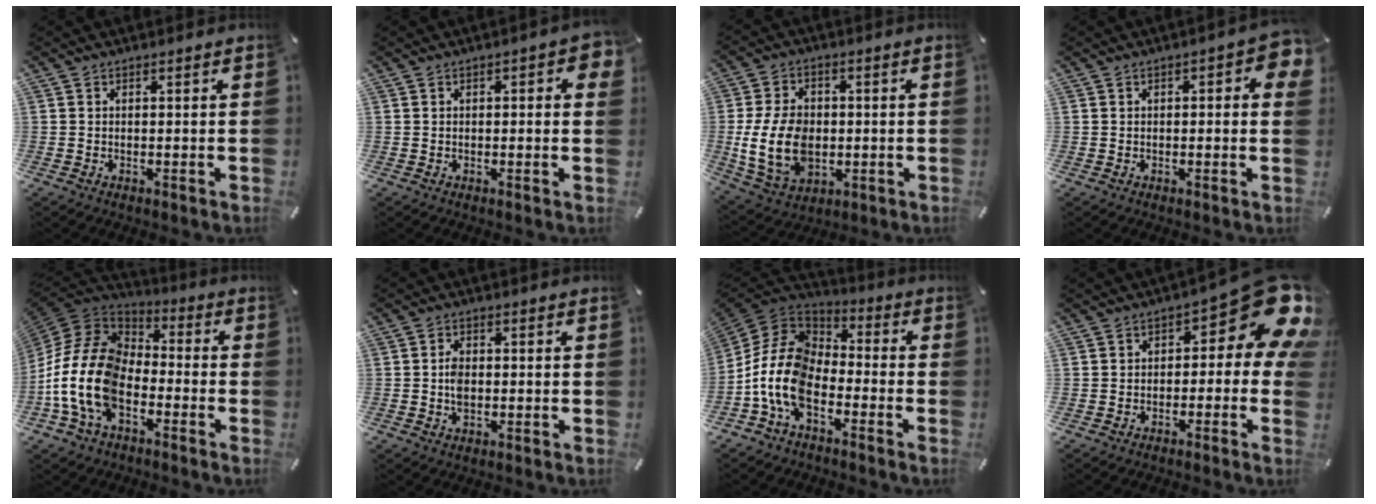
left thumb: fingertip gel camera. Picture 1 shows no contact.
{"total": 2.9, "force": [0.3, 1.3, 2.6], "torque": [-0.033, 0.001, 0.001]}
{"total": 14.8, "force": [-1.2, 10.9, 10.0], "torque": [-0.222, -0.001, -0.021]}
{"total": 4.4, "force": [0.5, 1.9, 3.9], "torque": [-0.048, 0.002, 0.004]}
{"total": 17.6, "force": [-7.7, 10.9, 11.4], "torque": [-0.260, 0.027, -0.145]}
{"total": 3.6, "force": [-0.3, 2.3, 2.7], "torque": [-0.050, 0.005, -0.005]}
{"total": 14.4, "force": [-7.4, 8.7, 8.8], "torque": [-0.211, 0.025, -0.146]}
{"total": 13.3, "force": [4.5, 5.9, 11.0], "torque": [-0.125, -0.042, 0.073]}